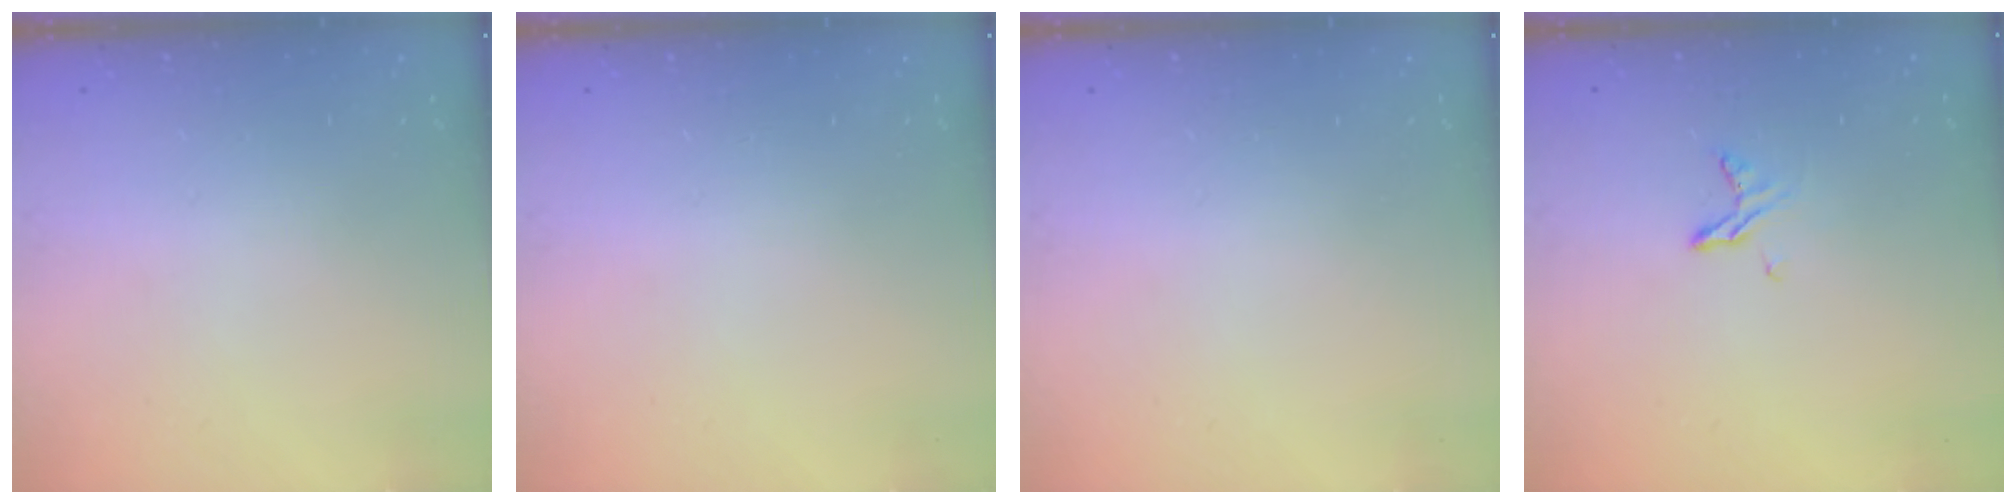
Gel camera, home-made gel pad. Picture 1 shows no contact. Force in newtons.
{"total": 0.0}
{"total": 0.0}
{"total": 5.8, "press": 5.7, "slide": 0.6}